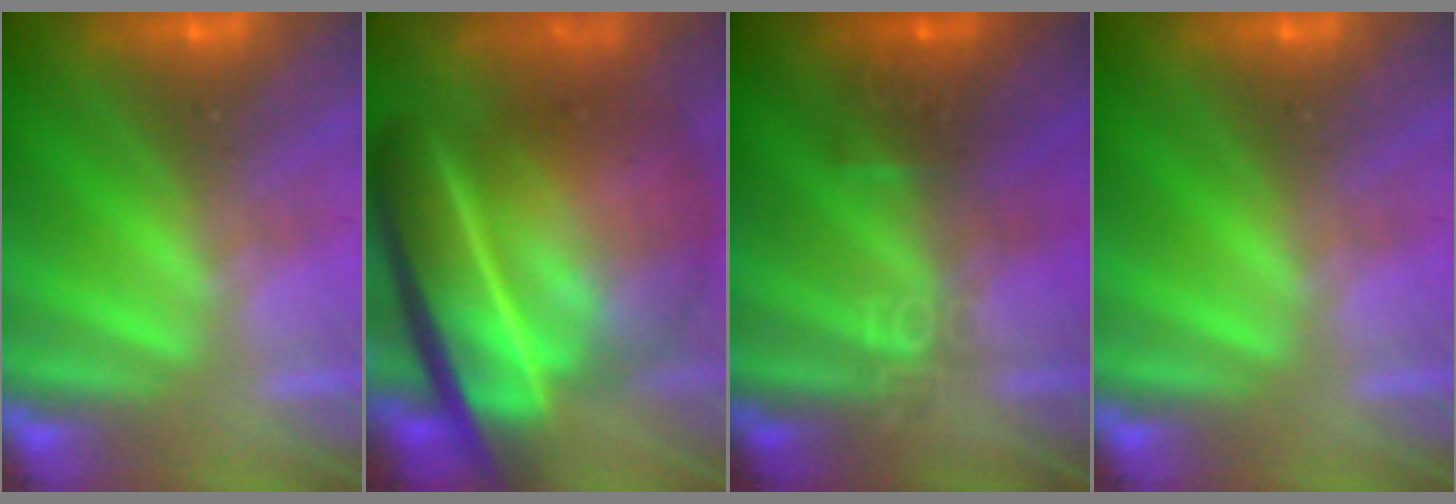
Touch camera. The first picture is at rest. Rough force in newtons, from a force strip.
{"total": 7.1}
{"total": 3.5}
{"total": 0.0}